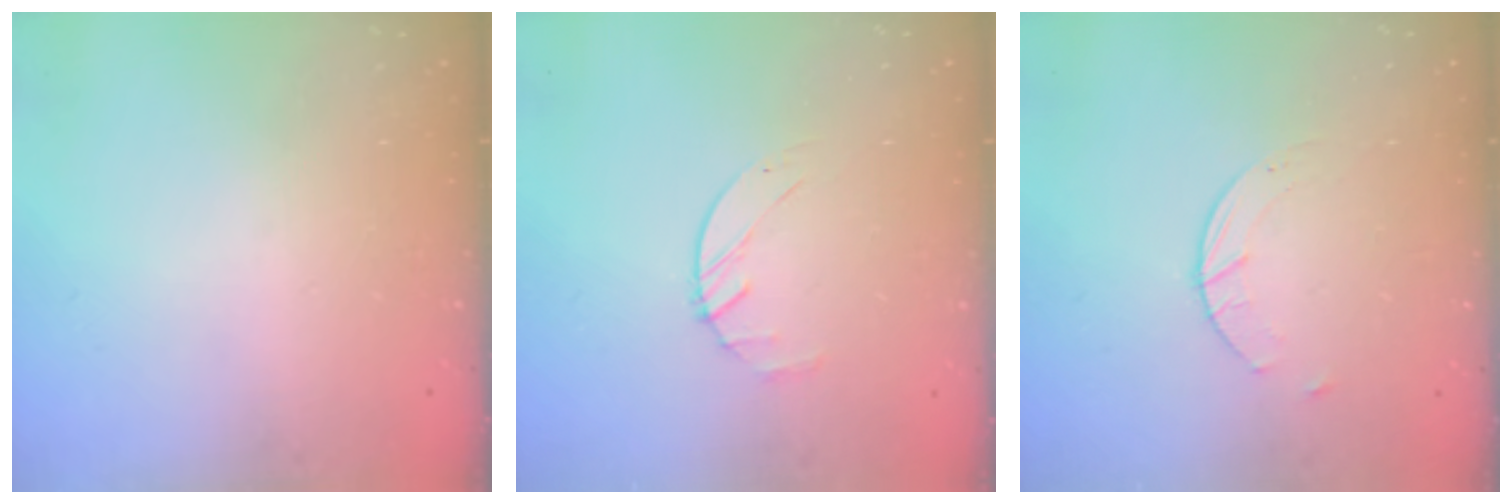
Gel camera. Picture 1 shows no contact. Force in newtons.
{"total": 1.9, "press": 1.9, "slide": 0.3}
{"total": 2.0, "press": 2.0, "slide": 0.3}